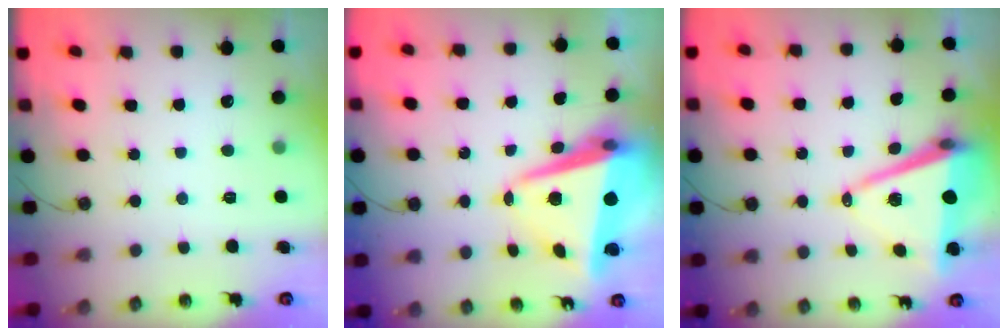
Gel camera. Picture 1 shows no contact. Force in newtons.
{"total": 11.6, "press": 11.3, "slide": 2.4}
{"total": 11.8, "press": 11.0, "slide": 4.4}